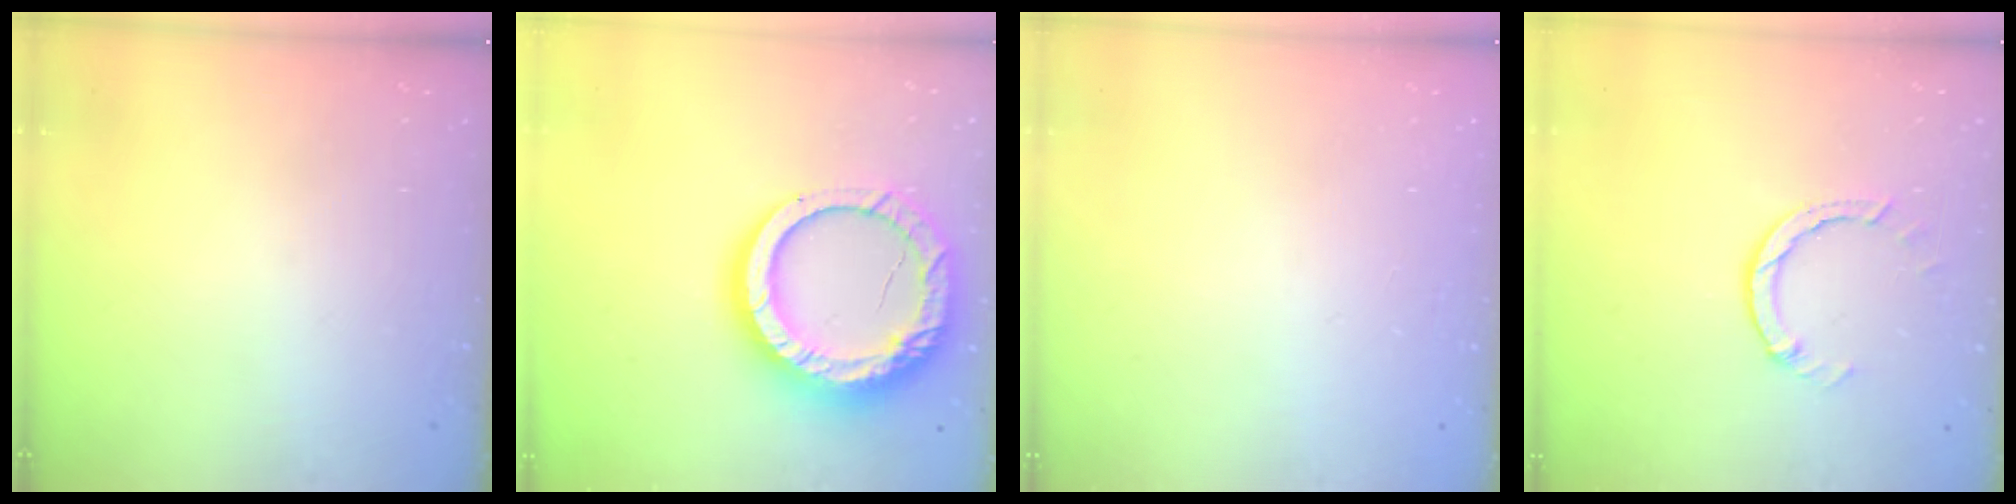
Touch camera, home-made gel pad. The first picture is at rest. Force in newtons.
{"total": 20.9, "press": 20.8, "slide": 2.6}
{"total": 2.5, "press": 2.5, "slide": 0.2}
{"total": 3.8, "press": 3.8, "slide": 0.4}